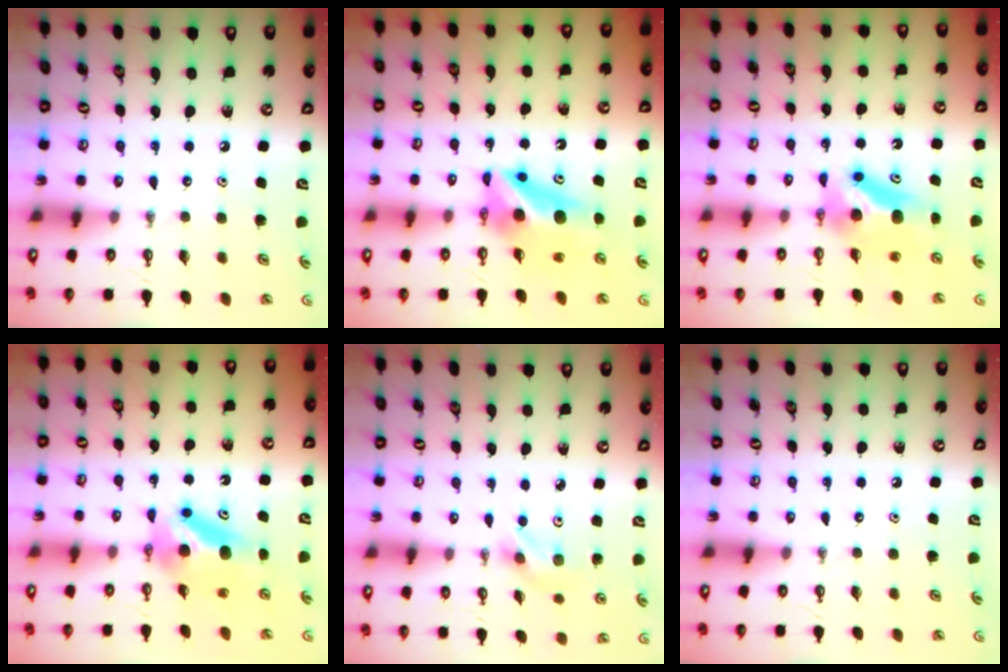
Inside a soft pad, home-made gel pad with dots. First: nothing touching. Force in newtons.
{"total": 9.3, "press": 9.3, "slide": 1.1}
{"total": 9.2, "press": 8.9, "slide": 2.0}
{"total": 6.7, "press": 6.6, "slide": 1.3}
{"total": 2.7, "press": 2.7, "slide": 0.3}
{"total": 0.0}